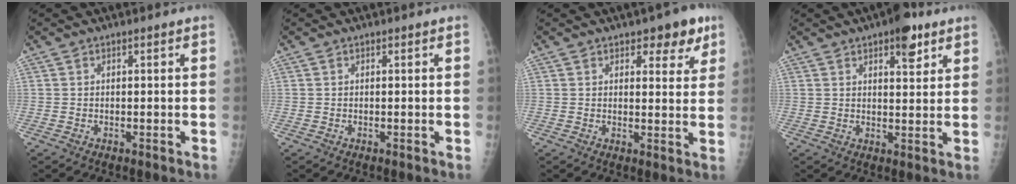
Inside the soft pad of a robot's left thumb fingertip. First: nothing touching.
{"total": 0.0}
{"total": 6.3, "force": [3.9, 3.2, 3.9], "torque": [-0.016, -0.017, 0.046]}
{"total": 6.4, "force": [3.8, 2.6, 4.5], "torque": [-0.043, -0.017, 0.047]}